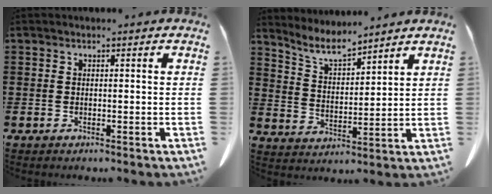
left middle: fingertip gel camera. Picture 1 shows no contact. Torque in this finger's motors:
{"motor_torque": [-0.23, 0.31, 0.17, 0.05]}